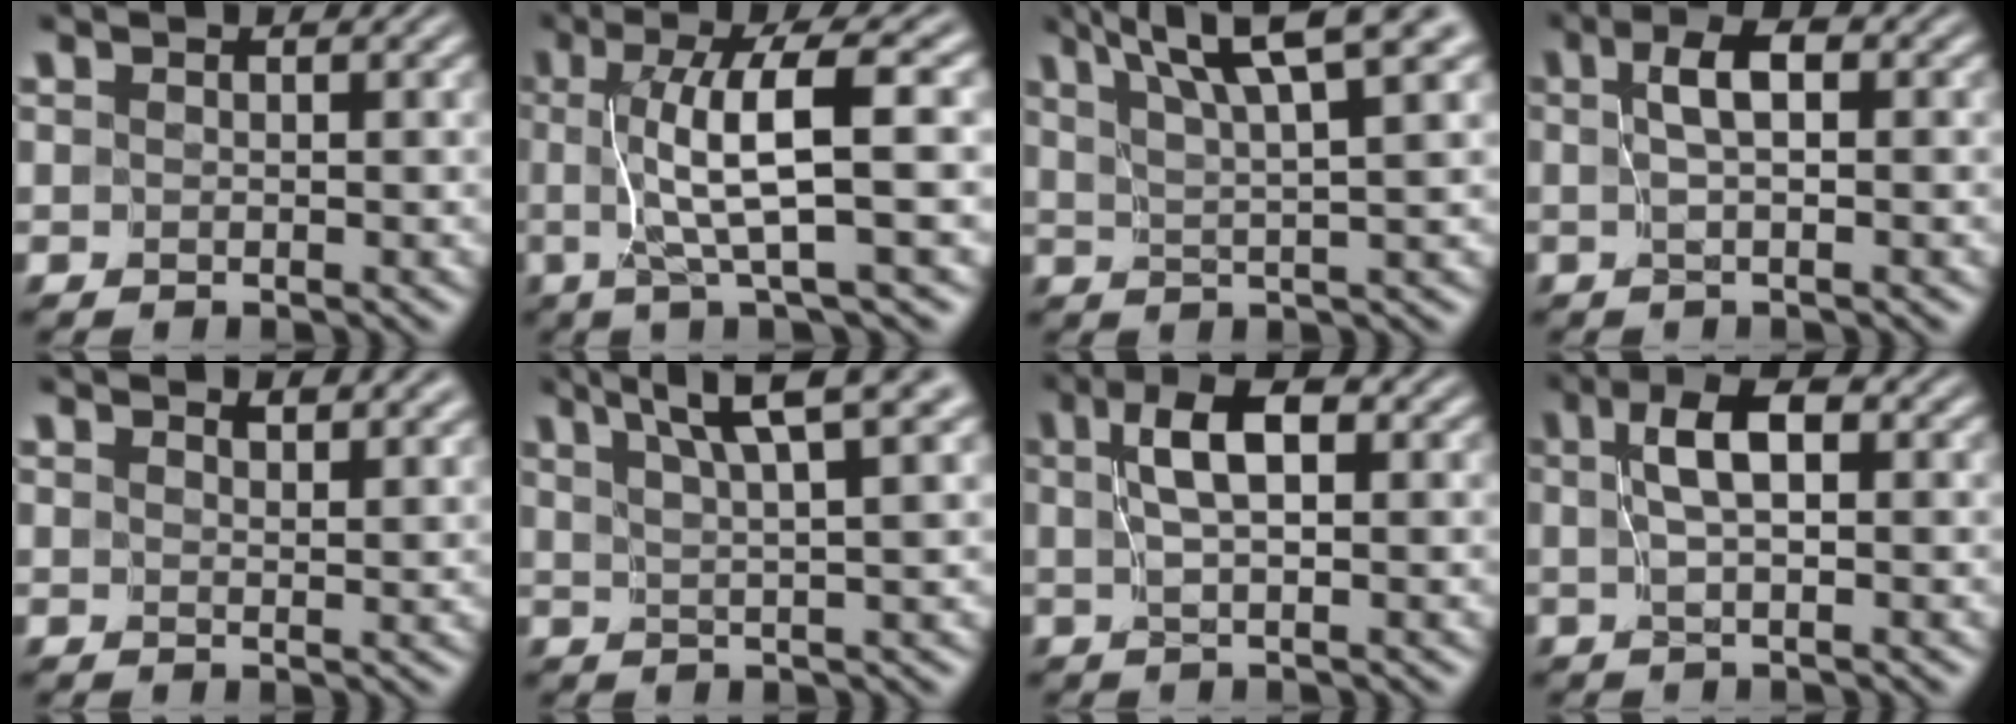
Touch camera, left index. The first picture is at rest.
{"total": 6.9, "force": [0.2, 0.9, 6.8], "torque": [-0.115, 0.010, 0.003]}
{"total": 7.7, "force": [5.0, 1.0, 5.8], "torque": [-0.083, 0.020, 0.076]}
{"total": 2.7, "force": [0.3, 0.2, 2.6], "torque": [-0.046, 0.009, 0.004]}
{"total": 2.5, "force": [2.2, 0.5, 0.9], "torque": [-0.022, -0.003, 0.037]}
{"total": 6.1, "force": [4.0, 0.5, 4.5], "torque": [-0.059, 0.017, 0.062]}
{"total": 3.9, "force": [0.9, 0.9, 3.7], "torque": [-0.061, 0.012, 0.012]}
{"total": 3.5, "force": [0.6, 0.6, 3.4], "torque": [-0.059, 0.011, 0.008]}